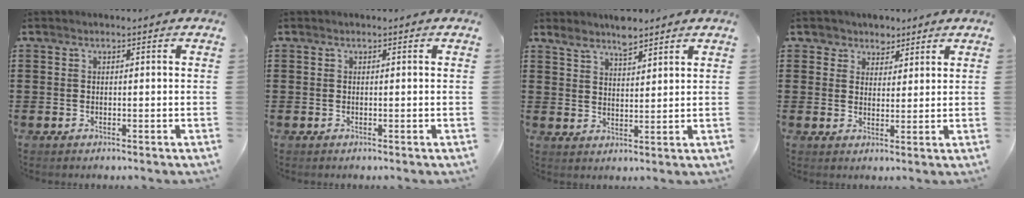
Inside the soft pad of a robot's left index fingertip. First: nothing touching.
{"total": 0.0}
{"total": 4.1, "force": [3.7, 0.9, 1.6], "torque": [-0.040, -0.004, 0.067]}
{"total": 3.3, "force": [2.4, 2.3, -0.1], "torque": [-0.007, 0.007, 0.042]}